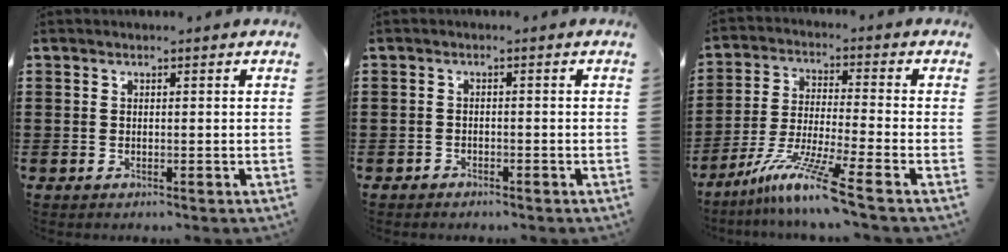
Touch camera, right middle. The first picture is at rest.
{"total": 1.3, "force": [-1.2, 0.5, 0.0], "torque": [-0.003, 0.004, -0.029]}
{"total": 10.1, "force": [-7.4, -0.3, 6.8], "torque": [-0.139, -0.011, -0.149]}